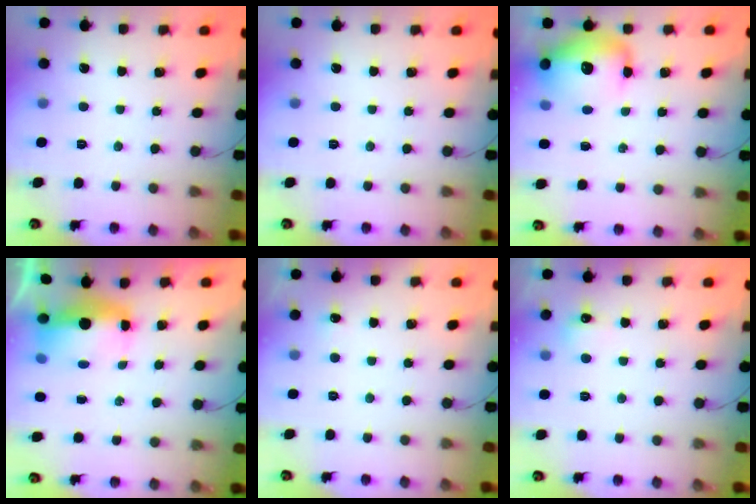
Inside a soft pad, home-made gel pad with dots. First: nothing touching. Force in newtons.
{"total": 0.0}
{"total": 14.9, "press": 14.4, "slide": 4.1}
{"total": 8.7, "press": 7.0, "slide": 5.1}
{"total": 2.4, "press": 2.2, "slide": 1.1}
{"total": 4.7, "press": 4.5, "slide": 1.2}